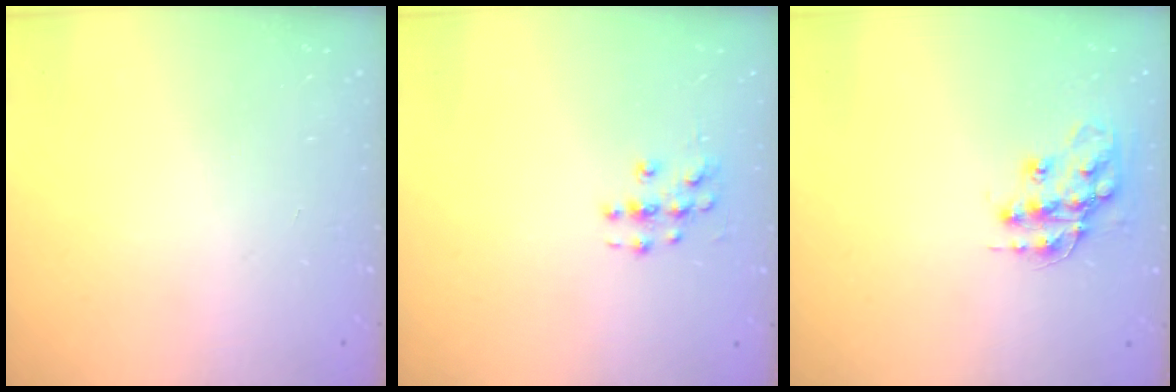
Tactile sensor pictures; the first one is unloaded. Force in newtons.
{"total": 3.7, "press": 3.7, "slide": 0.1}
{"total": 14.0, "press": 14.0, "slide": 0.7}